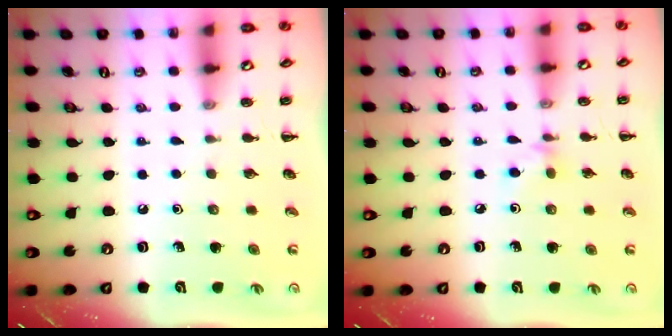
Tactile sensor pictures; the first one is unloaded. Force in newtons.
{"total": 3.8, "press": 3.6, "slide": 1.4}